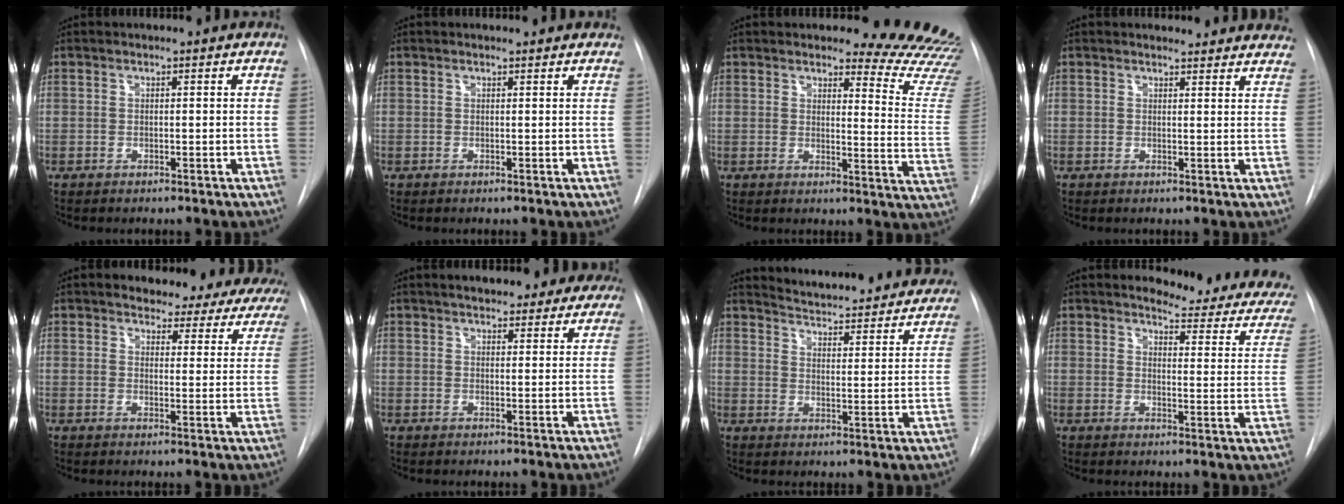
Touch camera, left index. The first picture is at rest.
{"total": 2.5, "force": [2.4, 0.5, 0.5], "torque": [-0.012, 0.010, 0.020]}
{"total": 15.1, "force": [14.8, 0.7, 2.5], "torque": [-0.002, -0.155, 0.134]}
{"total": 13.0, "force": [12.5, 2.5, 2.5], "torque": [-0.003, -0.020, 0.119]}
{"total": 14.7, "force": [13.4, 5.2, 3.2], "torque": [-0.010, -0.033, 0.130]}
{"total": 11.9, "force": [10.0, 4.5, 4.6], "torque": [-0.035, 0.018, 0.116]}
{"total": 22.4, "force": [21.3, 3.5, 6.1], "torque": [-0.081, -0.060, 0.255]}
{"total": 14.7, "force": [13.2, 3.6, 5.3], "torque": [-0.032, -0.063, 0.123]}